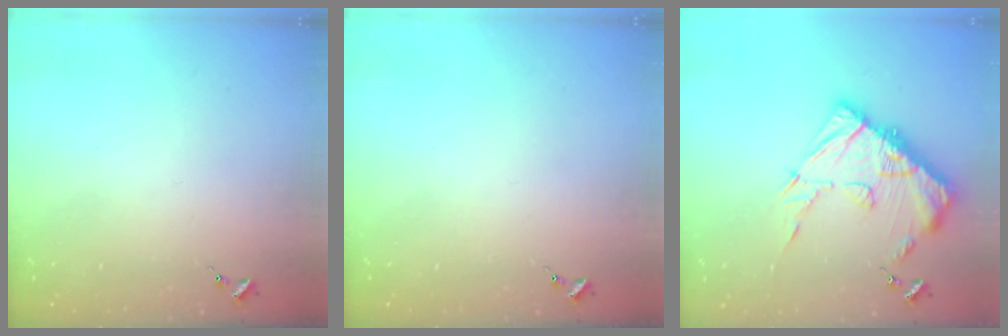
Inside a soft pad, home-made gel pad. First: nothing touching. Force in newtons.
{"total": 0.0}
{"total": 18.5, "press": 18.5, "slide": 1.8}